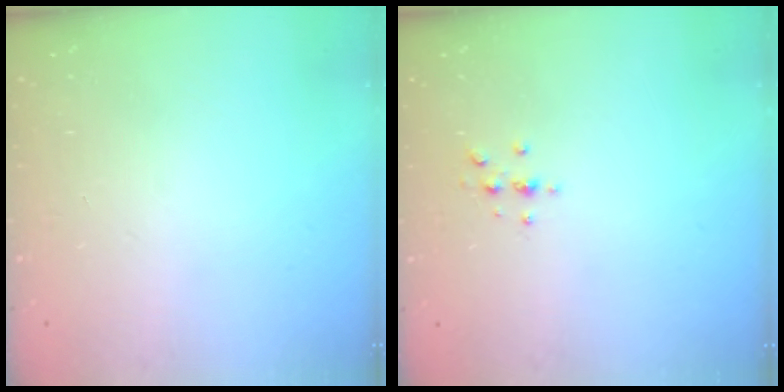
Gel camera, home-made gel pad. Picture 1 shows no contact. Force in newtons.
{"total": 3.0, "press": 3.0, "slide": 0.3}